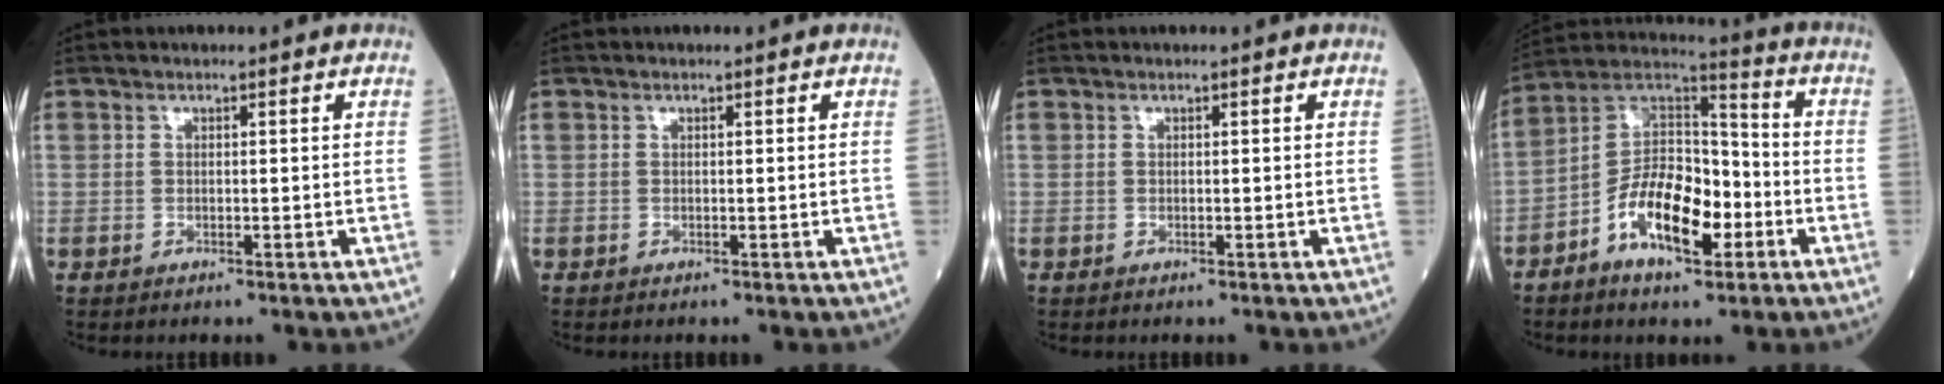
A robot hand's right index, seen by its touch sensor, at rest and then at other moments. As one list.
[{"total": 0.0}, {"total": 0.0}, {"total": 13.4, "force": [-5.4, 5.8, 10.8], "torque": [-0.202, 0.019, -0.095]}]